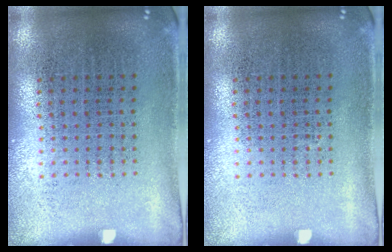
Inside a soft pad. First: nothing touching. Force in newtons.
{"total": 0.0}